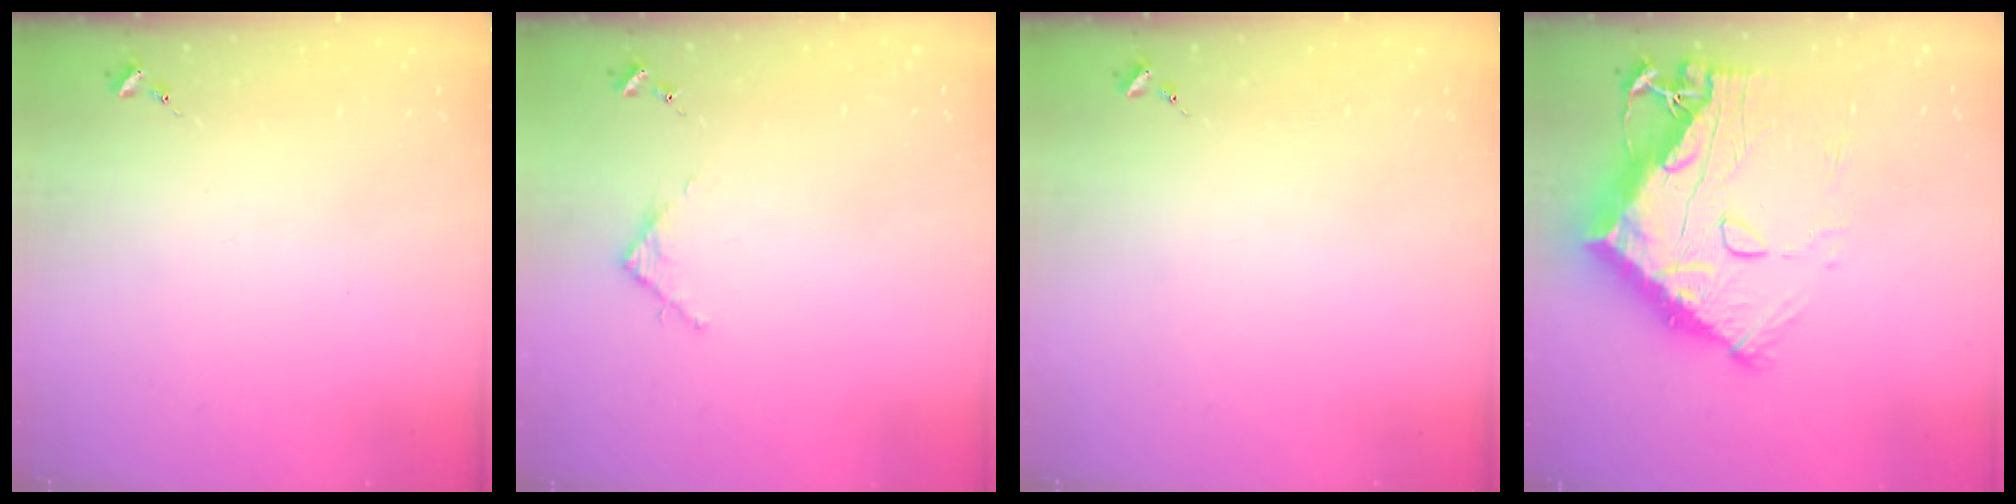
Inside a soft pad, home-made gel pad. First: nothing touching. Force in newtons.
{"total": 2.8, "press": 2.8, "slide": 0.4}
{"total": 0.0}
{"total": 23.2, "press": 23.1, "slide": 2.2}